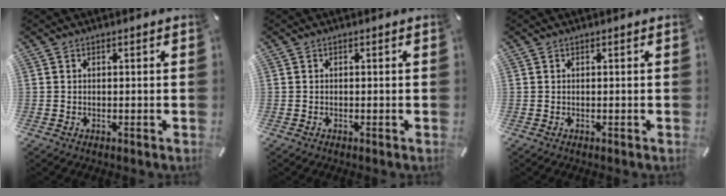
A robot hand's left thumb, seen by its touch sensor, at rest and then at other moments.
{"total": 0.0}
{"total": 0.0}